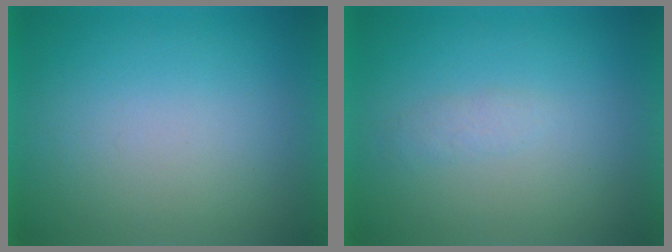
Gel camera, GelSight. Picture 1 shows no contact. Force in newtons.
{"total": 1.4}